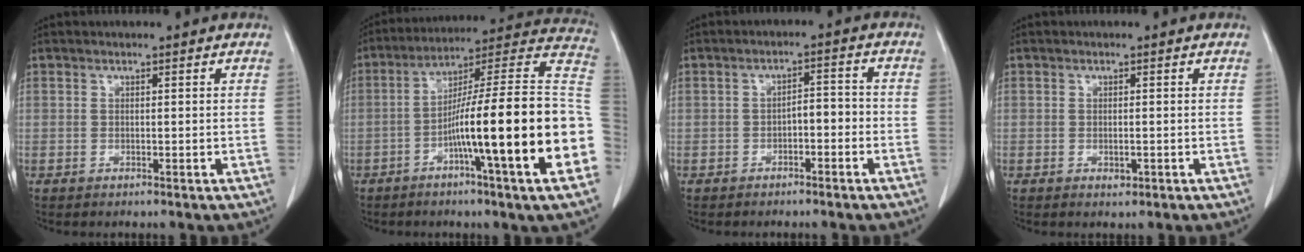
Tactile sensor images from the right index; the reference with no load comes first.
{"total": 24.2, "force": [-5.9, 0.1, 23.5], "torque": [-0.264, 0.014, -0.100]}
{"total": 3.3, "force": [-1.5, 1.4, 2.6], "torque": [-0.040, 0.016, -0.021]}
{"total": 1.2, "force": [-0.3, 0.6, 0.9], "torque": [-0.015, -0.002, -0.002]}